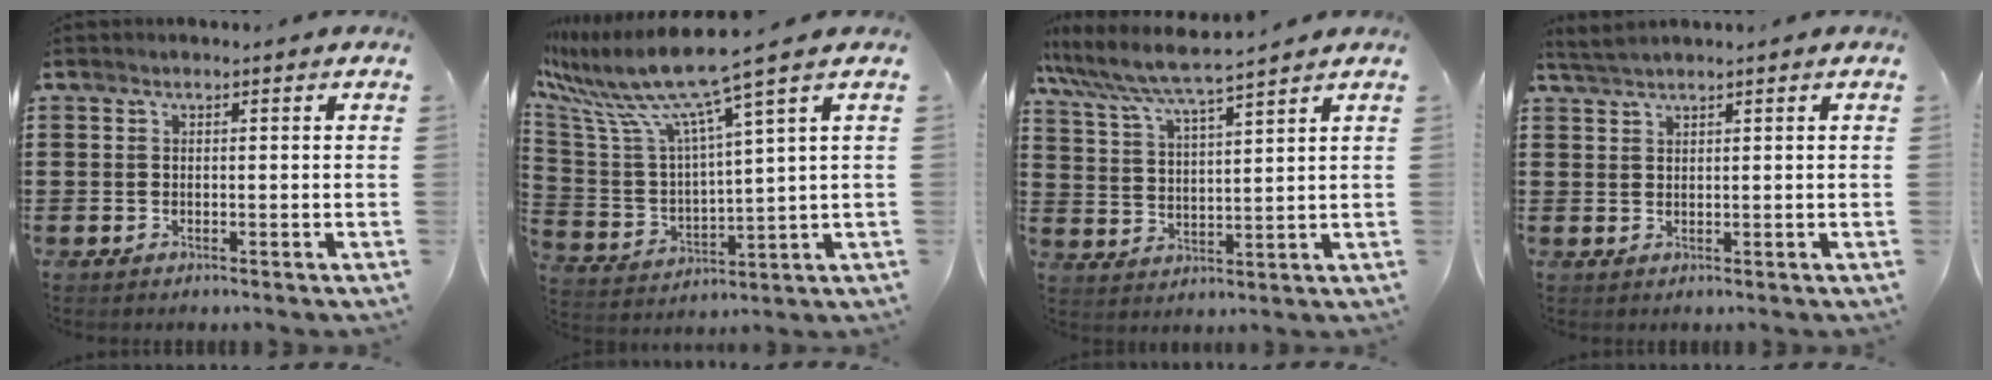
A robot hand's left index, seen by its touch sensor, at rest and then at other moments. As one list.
[{"total": 10.2, "force": [7.7, -0.1, 6.8], "torque": [-0.172, -0.055, 0.121]}, {"total": 5.4, "force": [4.9, -0.2, 2.2], "torque": [-0.066, -0.035, 0.079]}, {"total": 1.7, "force": [1.5, -0.2, 0.7], "torque": [-0.016, 0.000, 0.030]}]